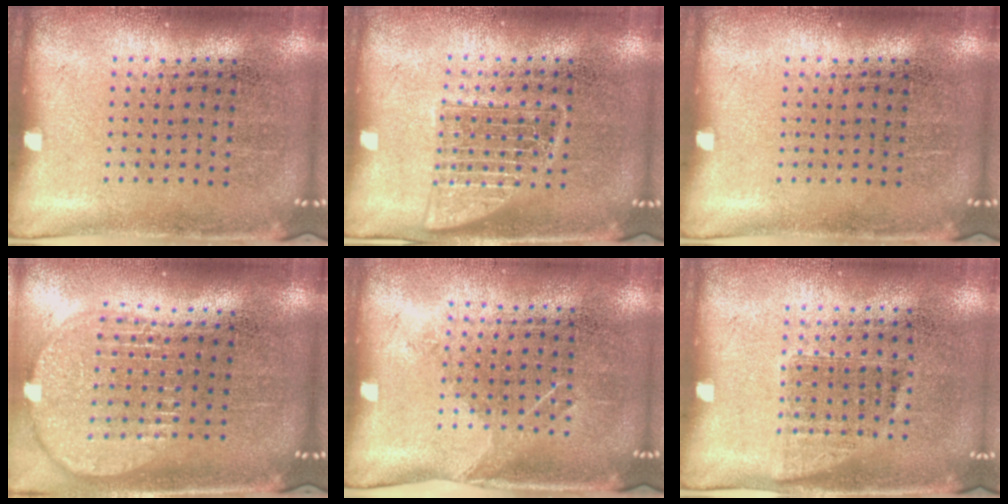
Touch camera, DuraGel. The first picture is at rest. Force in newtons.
{"total": 2.5, "press": 2.5, "slide": 0.4}
{"total": 0.0}
{"total": 2.0, "press": 1.7, "slide": 1.1}
{"total": 1.2, "press": 1.0, "slide": 0.7}
{"total": 0.8, "press": 0.7, "slide": 0.4}